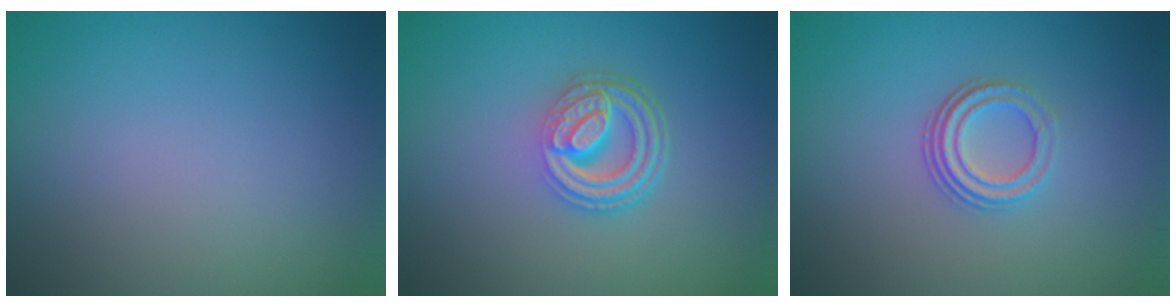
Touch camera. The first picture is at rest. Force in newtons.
{"total": 4.7, "press": 3.4, "slide": 3.3}
{"total": 3.0, "press": 2.3, "slide": 1.9}